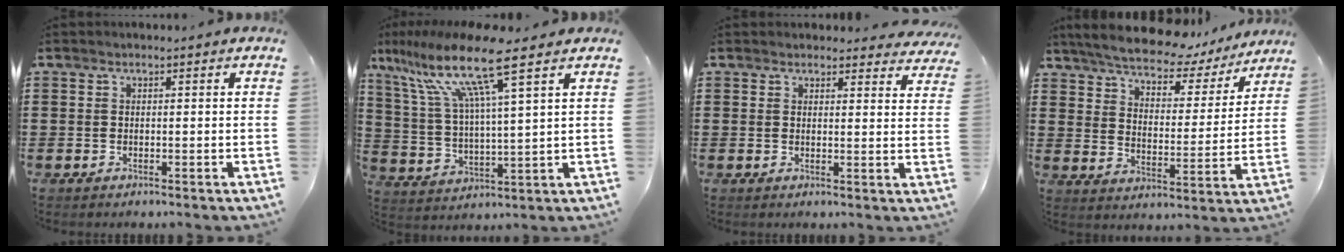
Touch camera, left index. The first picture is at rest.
{"total": 12.5, "force": [8.2, 0.6, 9.4], "torque": [-0.216, -0.037, 0.129]}
{"total": 2.6, "force": [2.5, 0.5, 0.3], "torque": [0.002, -0.014, 0.044]}
{"total": 6.9, "force": [6.5, 1.1, 1.9], "torque": [-0.069, -0.041, 0.110]}